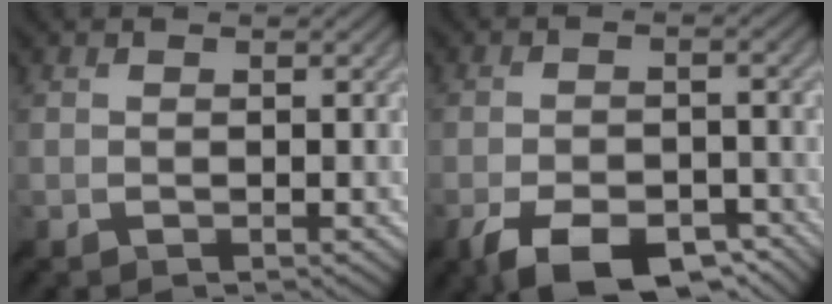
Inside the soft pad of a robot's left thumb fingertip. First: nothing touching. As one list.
[{"total": 10.4, "force": [-6.8, 4.1, 6.7], "torque": [-0.118, -0.007, -0.112]}]